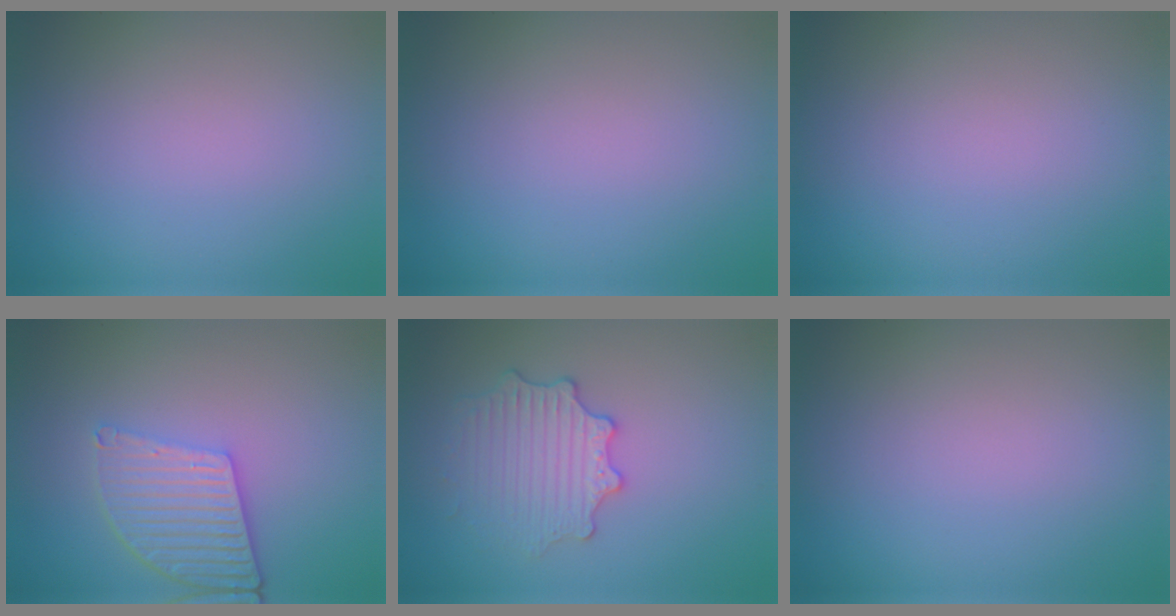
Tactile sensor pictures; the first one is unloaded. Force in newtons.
{"total": 0.0}
{"total": 0.0}
{"total": 5.1, "press": 3.8, "slide": 3.3}
{"total": 3.2, "press": 3.1, "slide": 0.4}
{"total": 0.0}